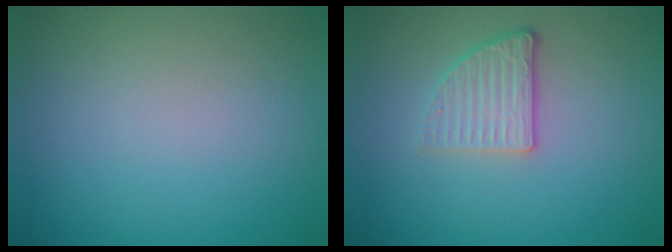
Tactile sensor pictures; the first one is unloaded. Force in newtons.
{"total": 2.8, "press": 2.3, "slide": 1.6}